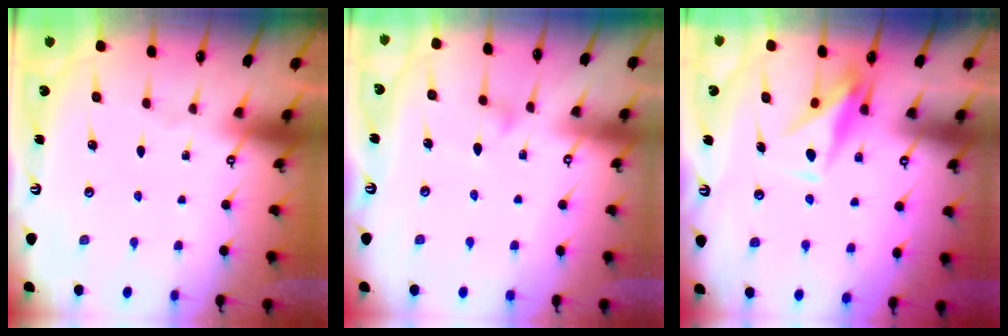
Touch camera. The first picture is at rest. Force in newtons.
{"total": 8.4, "press": 8.4, "slide": 0.5}
{"total": 9.1, "press": 9.1, "slide": 0.2}